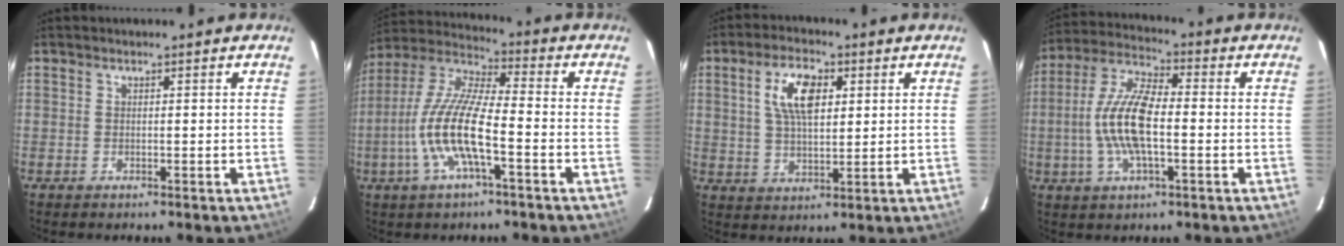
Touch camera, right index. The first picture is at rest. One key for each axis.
{"total": 14.0, "fx": -4.3, "fy": 2.9, "fz": 12.9, "tx": -0.268, "ty": -0.003, "tz": -0.090}
{"total": 8.6, "fx": 2.9, "fy": 4.0, "fz": 7.1, "tx": -0.135, "ty": 0.012, "tz": 0.054}
{"total": 12.8, "fx": -1.9, "fy": 4.5, "fz": 11.8, "tx": -0.245, "ty": 0.007, "tz": -0.041}